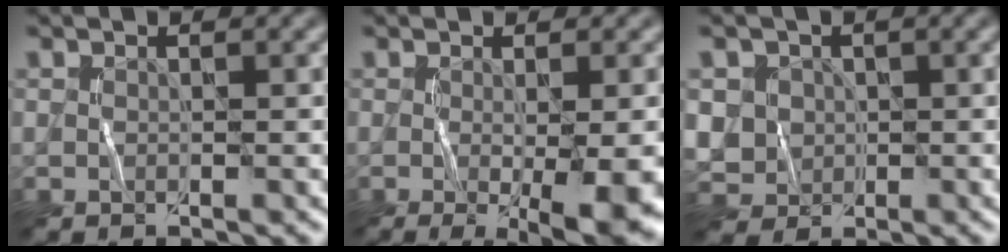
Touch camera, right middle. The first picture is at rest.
{"total": 6.7, "force": [-1.7, 1.4, 6.3], "torque": [-0.095, -0.021, -0.017]}
{"total": 4.6, "force": [0.5, 4.3, 1.5], "torque": [-0.037, 0.012, 0.010]}